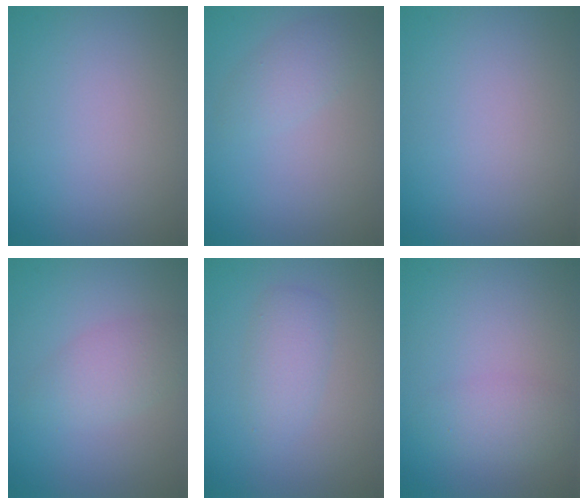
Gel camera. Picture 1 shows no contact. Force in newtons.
{"total": 2.0, "press": 2.0, "slide": 0.2}
{"total": 0.0}
{"total": 2.7, "press": 2.7, "slide": 0.1}
{"total": 2.3, "press": 2.3, "slide": 0.1}
{"total": 2.2, "press": 2.2, "slide": 0.1}